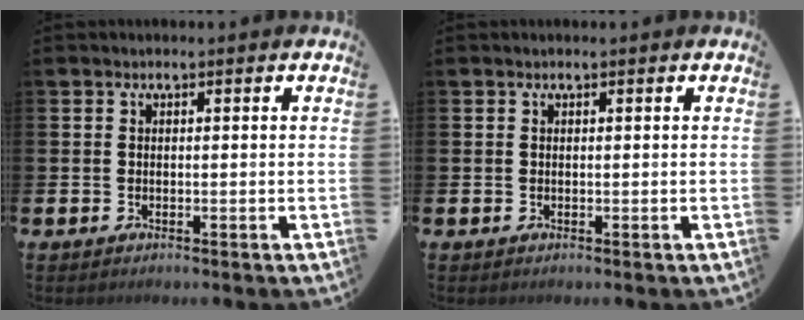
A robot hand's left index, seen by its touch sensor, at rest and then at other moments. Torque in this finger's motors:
{"motor_torque": [-0.06, -0.02, -0.14, 0.01]}